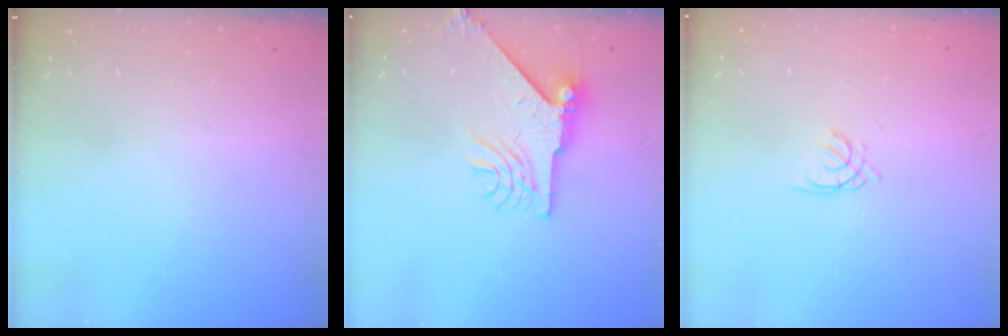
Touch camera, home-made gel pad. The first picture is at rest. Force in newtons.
{"total": 9.4, "press": 9.4, "slide": 1.2}
{"total": 1.3, "press": 1.2, "slide": 0.4}